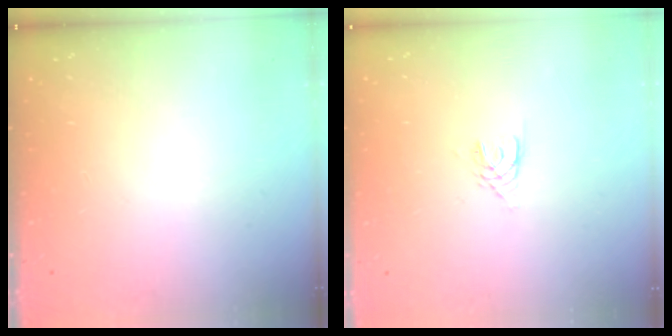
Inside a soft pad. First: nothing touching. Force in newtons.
{"total": 3.0, "press": 2.9, "slide": 0.4}